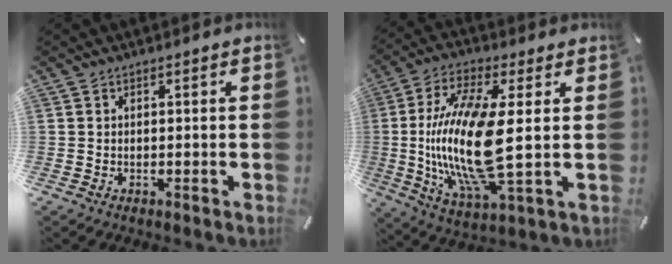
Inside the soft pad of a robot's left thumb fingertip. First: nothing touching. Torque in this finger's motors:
{"motor_torque": [0.66, 1.16, 2.77, 0.00, 0.40]}